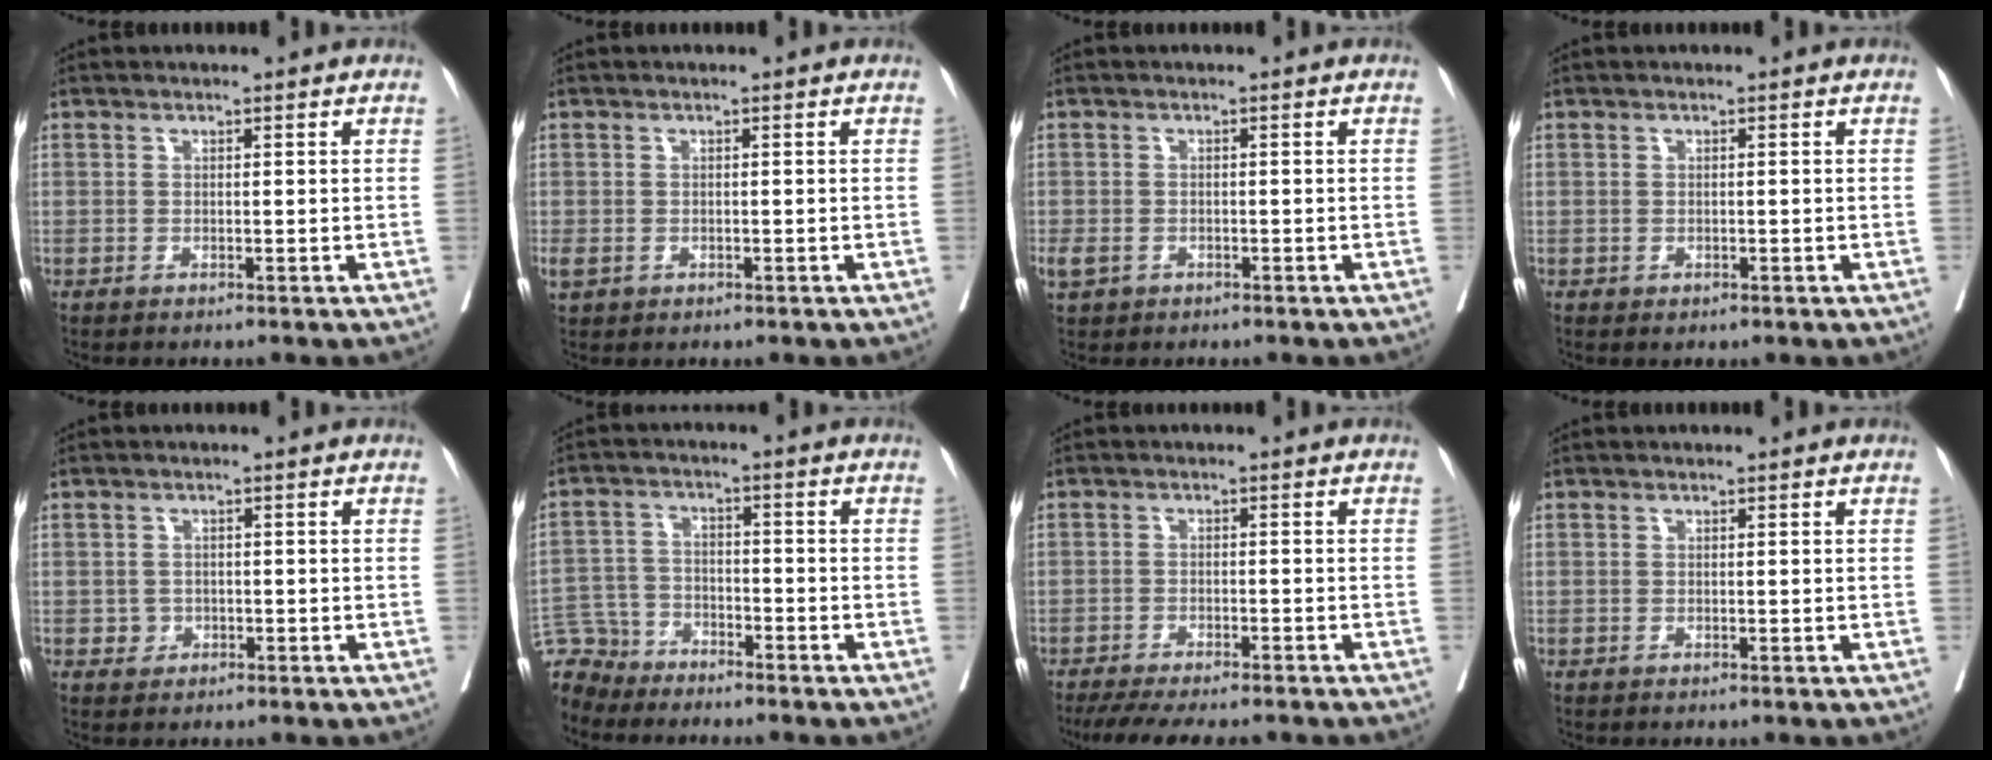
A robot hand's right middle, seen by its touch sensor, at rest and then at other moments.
{"total": 2.0, "force": [-0.5, 1.6, 1.2], "torque": [-0.031, 0.000, 0.000]}
{"total": 2.9, "force": [-1.4, 1.8, 1.7], "torque": [-0.042, -0.001, -0.019]}
{"total": 0.6, "force": [-0.1, 0.5, 0.3], "torque": [-0.007, 0.001, 0.002]}
{"total": 1.5, "force": [-0.5, 1.4, 0.3], "torque": [0.000, 0.006, -0.006]}
{"total": 7.3, "force": [-6.5, 3.2, -0.7], "torque": [0.013, 0.009, -0.129]}
{"total": 12.4, "force": [-10.8, 2.4, 5.7], "torque": [-0.086, -0.013, -0.147]}
{"total": 0.0}